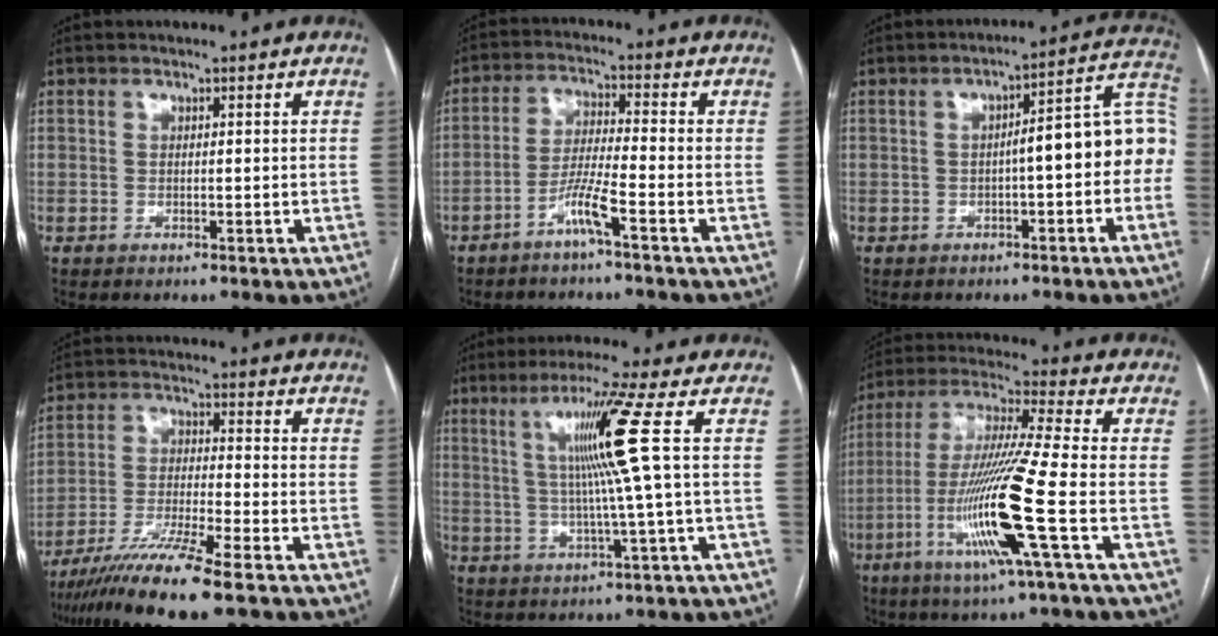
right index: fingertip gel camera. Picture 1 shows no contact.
{"total": 5.5, "force": [-3.3, -0.5, 4.4], "torque": [-0.088, 0.005, -0.068]}
{"total": 11.2, "force": [-1.1, 2.0, 11.0], "torque": [-0.136, 0.046, -0.018]}
{"total": 11.3, "force": [-8.4, -1.1, 7.5], "torque": [-0.138, -0.033, -0.150]}
{"total": 9.5, "force": [2.3, -2.8, 8.8], "torque": [-0.151, 0.006, 0.052]}
{"total": 15.9, "force": [-5.1, -1.6, 15.0], "torque": [-0.305, -0.019, -0.105]}